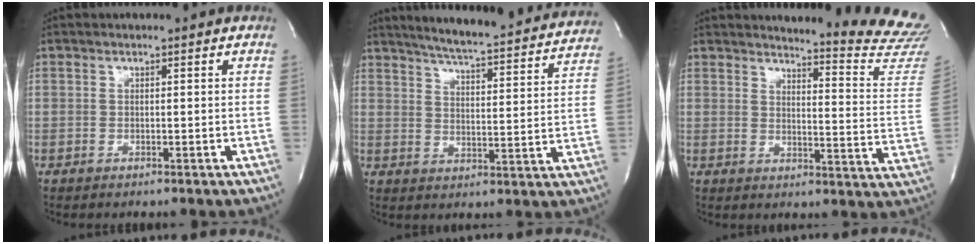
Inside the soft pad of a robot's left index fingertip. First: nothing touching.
{"total": 24.3, "force": [22.3, 2.2, 9.5], "torque": [-0.145, -0.043, 0.276]}
{"total": 17.4, "force": [17.1, -0.7, 3.0], "torque": [-0.033, -0.162, 0.172]}